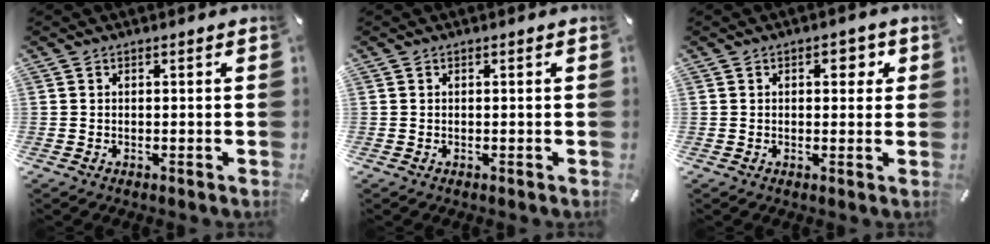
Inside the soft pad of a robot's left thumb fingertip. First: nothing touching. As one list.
[{"total": 0.0}, {"total": 3.4, "force": [1.1, 2.0, 2.5], "torque": [-0.021, -0.005, 0.009]}]